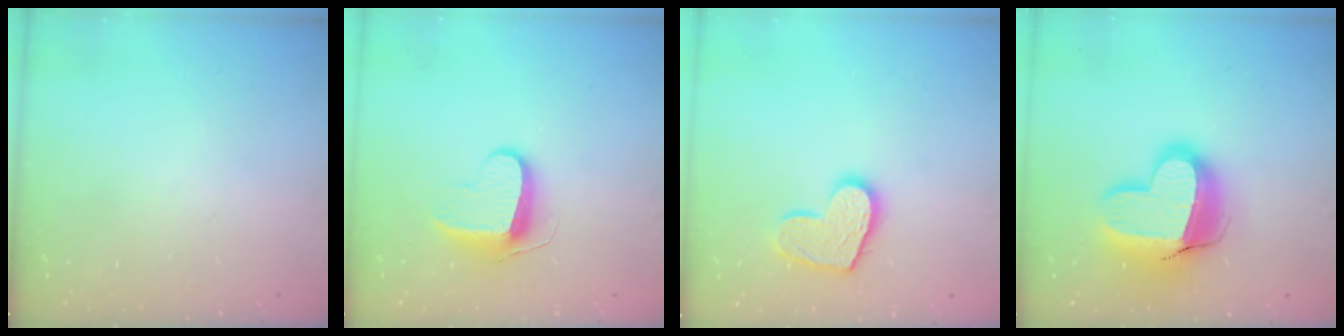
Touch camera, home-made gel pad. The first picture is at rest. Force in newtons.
{"total": 9.4, "press": 9.4, "slide": 0.2}
{"total": 11.6, "press": 11.6, "slide": 0.8}
{"total": 18.3, "press": 18.3, "slide": 1.4}